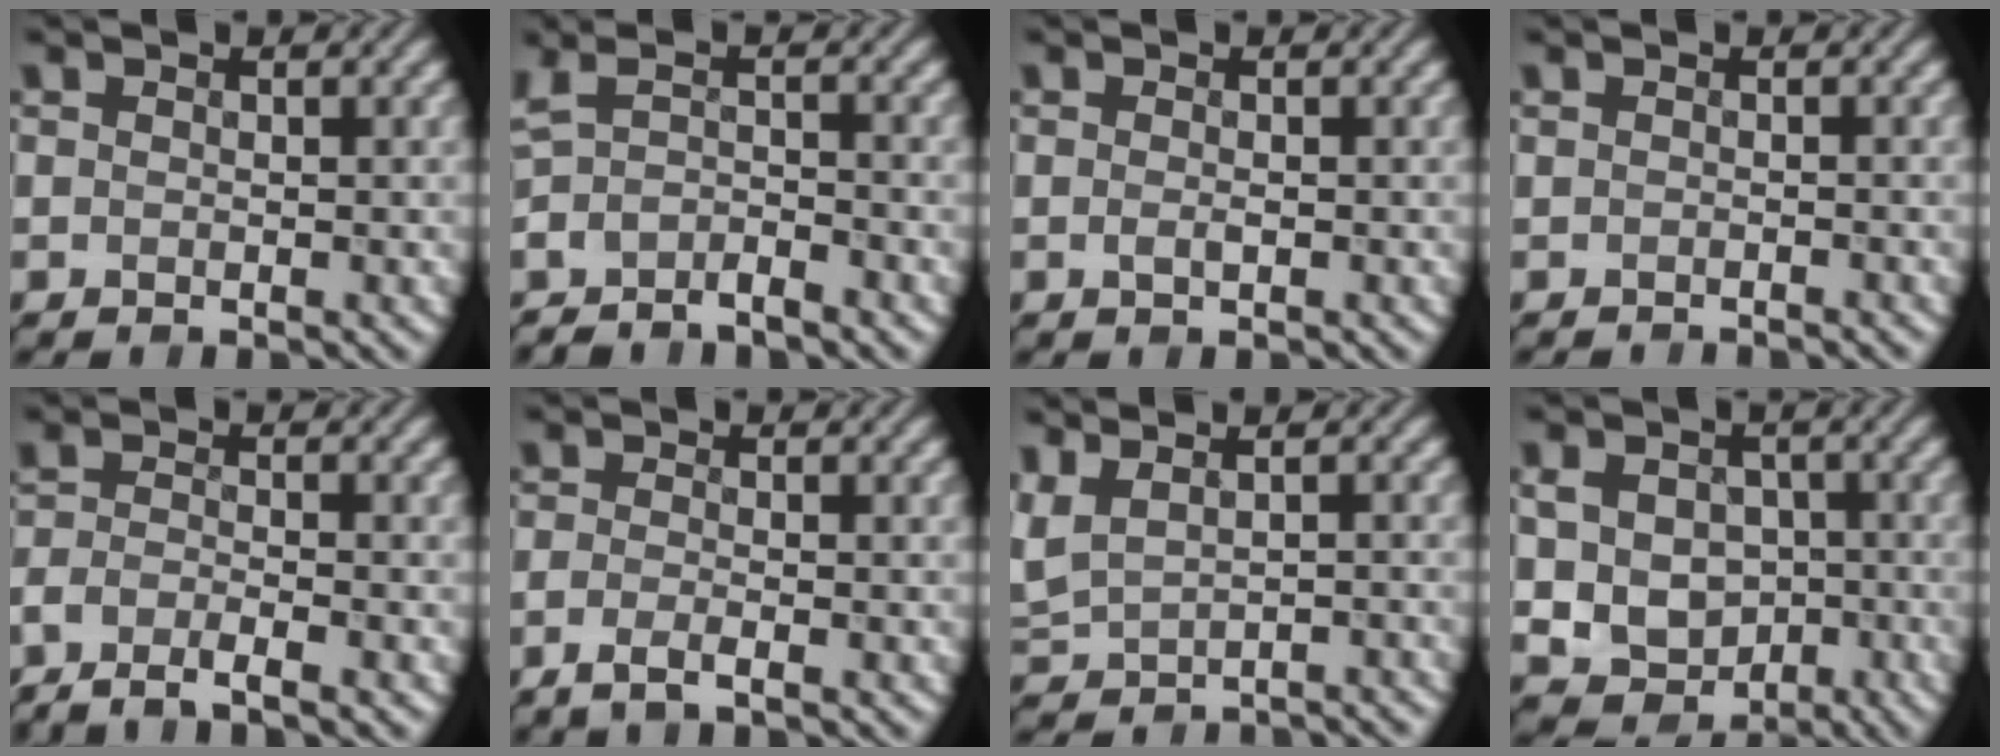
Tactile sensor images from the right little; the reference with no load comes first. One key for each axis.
{"total": 2.3, "fx": -1.8, "fy": 0.3, "fz": 1.3, "tx": -0.037, "ty": -0.012, "tz": -0.036}
{"total": 0.5, "fx": -0.2, "fy": 0.0, "fz": 0.5, "tx": -0.010, "ty": -0.002, "tz": 0.000}
{"total": 1.2, "fx": -1.1, "fy": 0.1, "fz": 0.5, "tx": 0.008, "ty": -0.011, "tz": -0.023}
{"total": 3.5, "fx": -2.4, "fy": 0.5, "fz": 2.6, "tx": -0.040, "ty": -0.003, "tz": -0.048}
{"total": 1.8, "fx": -1.1, "fy": 0.4, "fz": 1.4, "tx": -0.018, "ty": -0.009, "tz": -0.025}
{"total": 2.7, "fx": 0.3, "fy": 1.4, "fz": 2.3, "tx": -0.039, "ty": 0.006, "tz": 0.014}
{"total": 5.8, "fx": -0.7, "fy": 4.9, "fz": 3.2, "tx": -0.055, "ty": -0.012, "tz": -0.004}